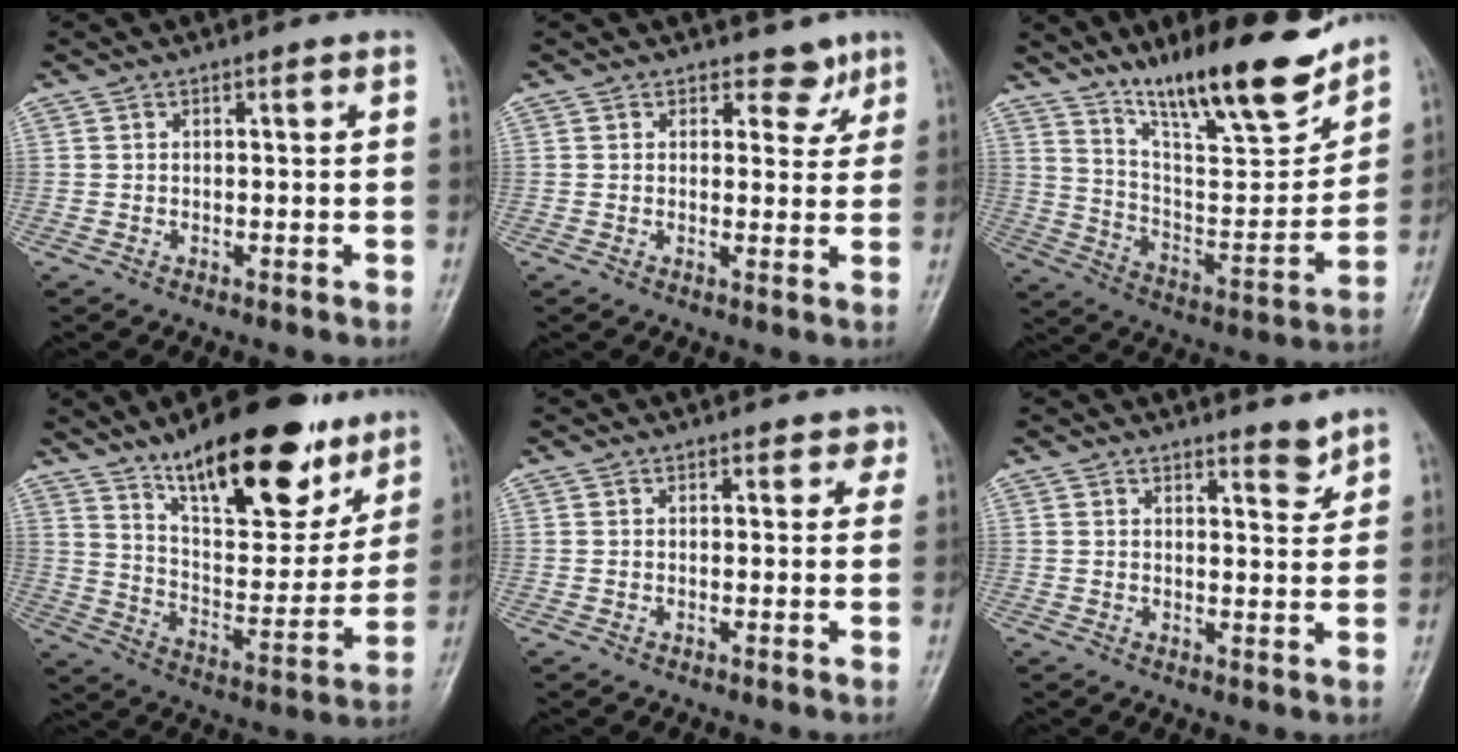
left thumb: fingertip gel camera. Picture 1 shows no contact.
{"total": 3.9, "force": [2.8, 2.6, 0.9], "torque": [0.020, -0.016, 0.035]}
{"total": 20.3, "force": [15.3, 4.5, 12.6], "torque": [-0.166, -0.085, 0.264]}
{"total": 23.6, "force": [15.6, 8.9, 15.2], "torque": [-0.182, -0.068, 0.253]}
{"total": 2.1, "force": [1.3, 1.4, 0.8], "torque": [0.016, -0.004, 0.011]}
{"total": 2.9, "force": [2.6, 0.7, 1.0], "torque": [-0.002, -0.025, 0.039]}